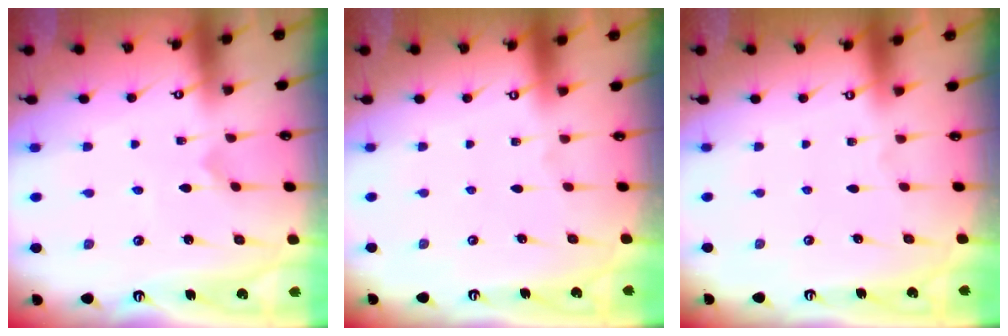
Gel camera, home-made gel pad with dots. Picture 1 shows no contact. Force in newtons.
{"total": 0.0}
{"total": 0.0}